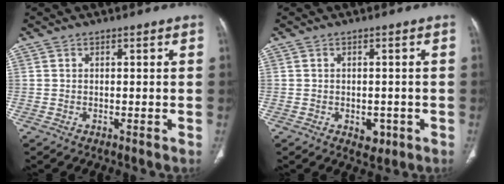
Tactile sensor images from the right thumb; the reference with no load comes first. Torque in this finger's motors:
{"motor_torque": [3.07, 1.94, 0.56, -0.38, -0.01]}